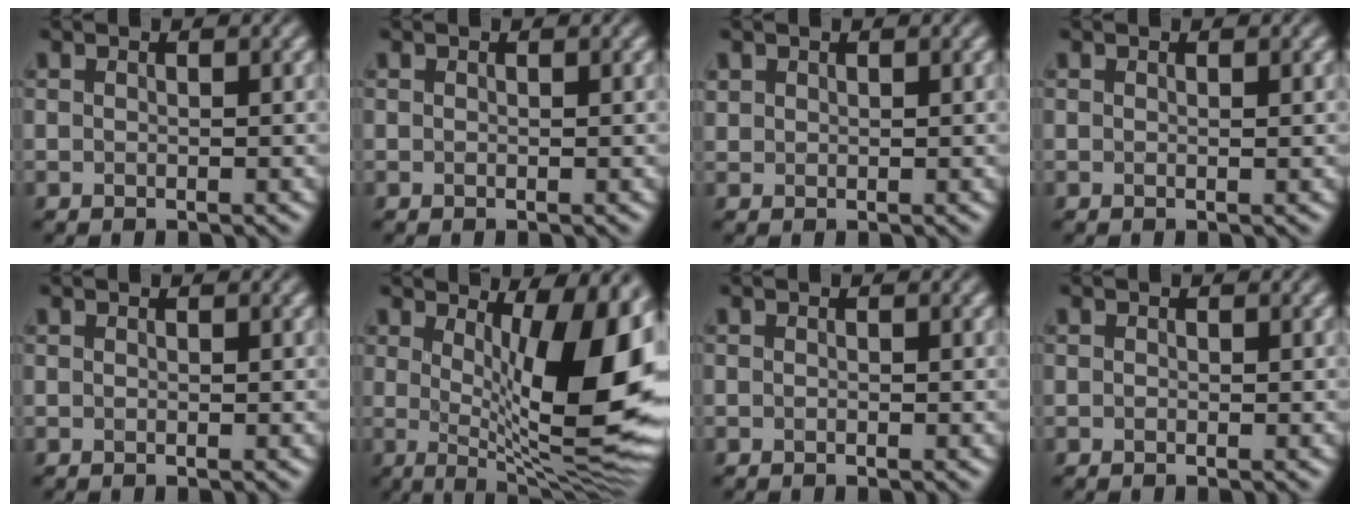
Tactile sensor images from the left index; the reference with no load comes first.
{"total": 0.0}
{"total": 0.8, "force": [0.3, -0.4, -0.7], "torque": [-0.011, 0.000, 0.032]}
{"total": 0.0}
{"total": 0.0}
{"total": 11.1, "force": [0.8, 3.2, 10.6], "torque": [-0.156, -0.018, 0.044]}
{"total": 0.7, "force": [-0.5, -0.3, -0.3], "torque": [-0.011, -0.005, 0.002]}
{"total": 1.1, "force": [-0.7, -0.6, -0.6], "torque": [-0.012, -0.008, 0.007]}